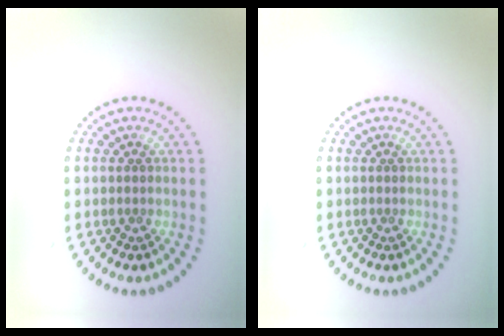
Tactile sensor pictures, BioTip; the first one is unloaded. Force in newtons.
{"total": 0.0}